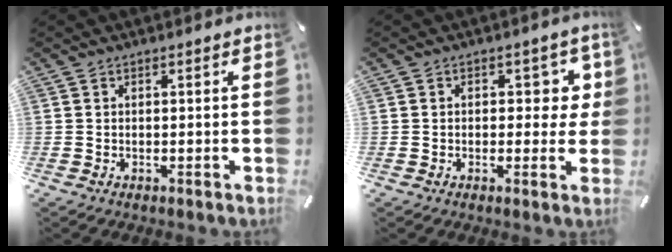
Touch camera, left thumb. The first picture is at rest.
{"total": 5.4, "force": [1.1, 3.7, 3.7], "torque": [-0.029, -0.005, 0.009]}